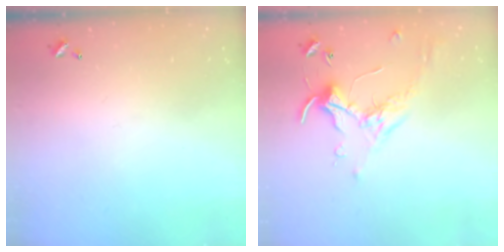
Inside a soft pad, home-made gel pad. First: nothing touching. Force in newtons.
{"total": 0.5, "press": 0.4, "slide": 0.4}